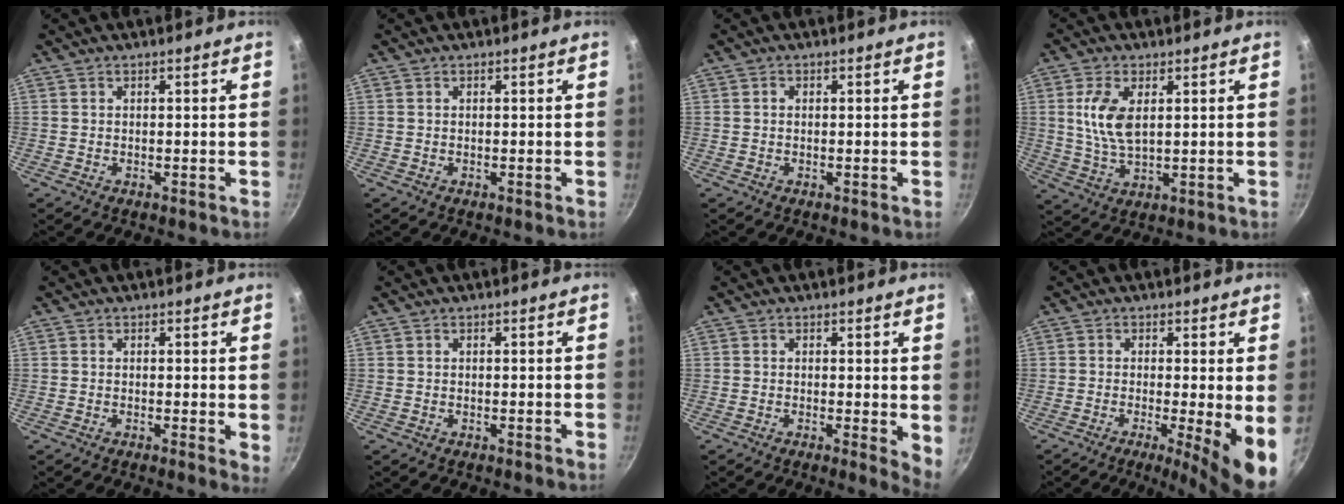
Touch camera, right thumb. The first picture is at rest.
{"total": 0.0}
{"total": 0.7, "force": [0.1, 0.6, 0.4], "torque": [-0.005, 0.005, 0.000]}
{"total": 8.5, "force": [2.0, 4.4, 7.0], "torque": [-0.137, -0.009, 0.040]}
{"total": 1.9, "force": [0.3, 0.7, 1.8], "torque": [-0.021, -0.005, 0.000]}
{"total": 0.0}
{"total": 3.7, "force": [0.3, 1.3, 3.5], "torque": [-0.042, -0.009, 0.002]}
{"total": 8.9, "force": [-1.5, 1.2, 8.7], "torque": [-0.122, -0.010, -0.023]}